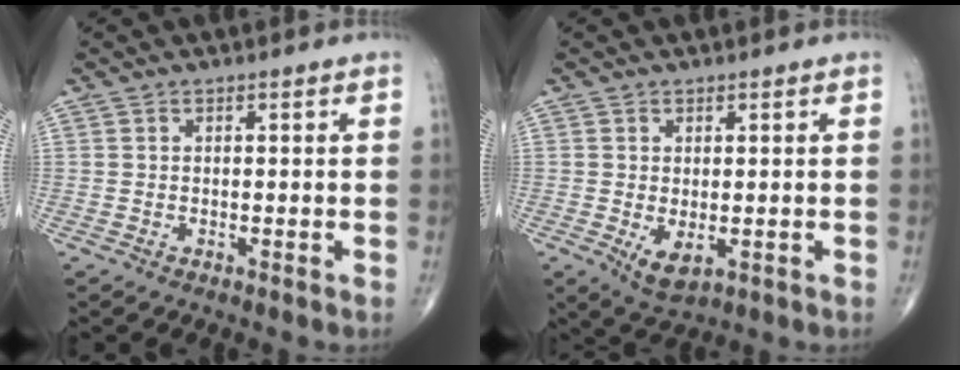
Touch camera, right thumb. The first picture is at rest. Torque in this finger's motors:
{"motor_torque": [-0.10, 0.66, 0.17, 0.33, 0.02]}